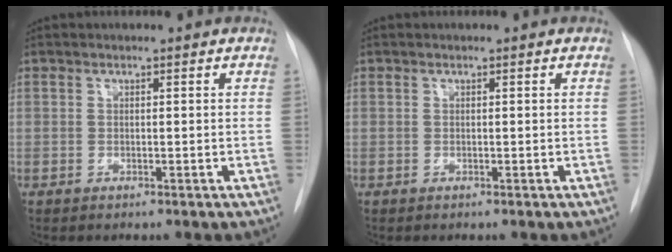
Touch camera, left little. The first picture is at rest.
{"total": 0.0}